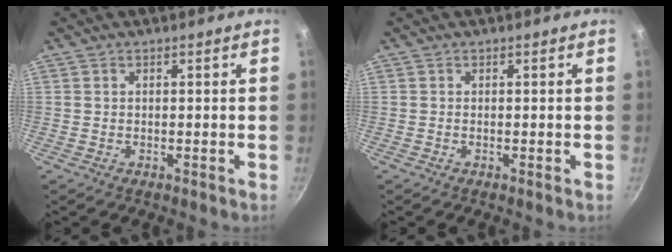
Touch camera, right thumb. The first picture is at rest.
{"total": 0.0}